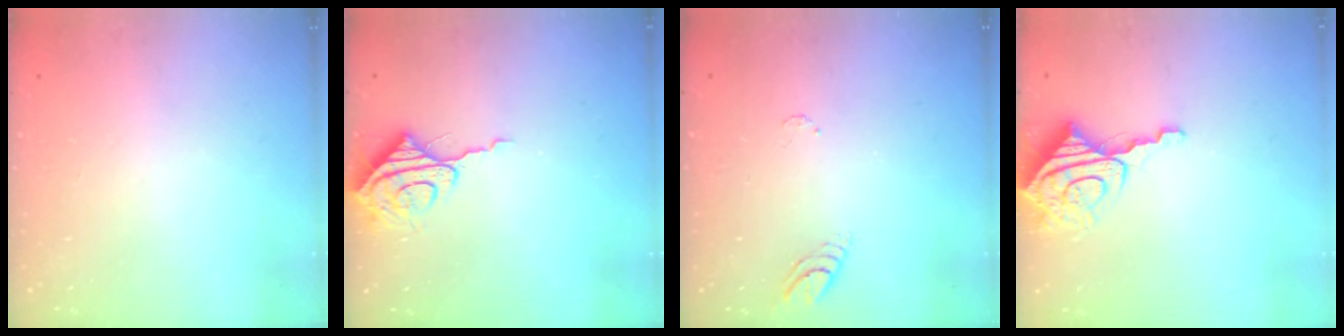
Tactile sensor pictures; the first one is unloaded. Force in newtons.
{"total": 8.0, "press": 8.0, "slide": 0.7}
{"total": 3.9, "press": 3.9, "slide": 0.3}
{"total": 9.6, "press": 9.5, "slide": 0.9}